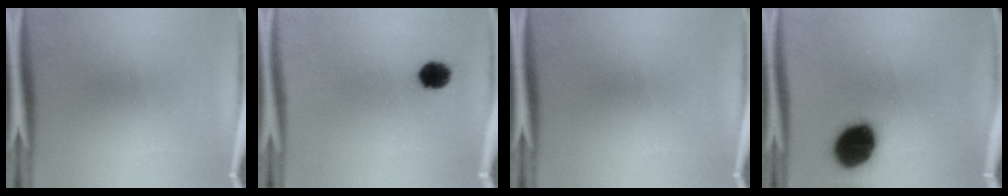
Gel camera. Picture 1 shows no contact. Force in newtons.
{"total": 5.0}
{"total": 0.0}
{"total": 14.3}